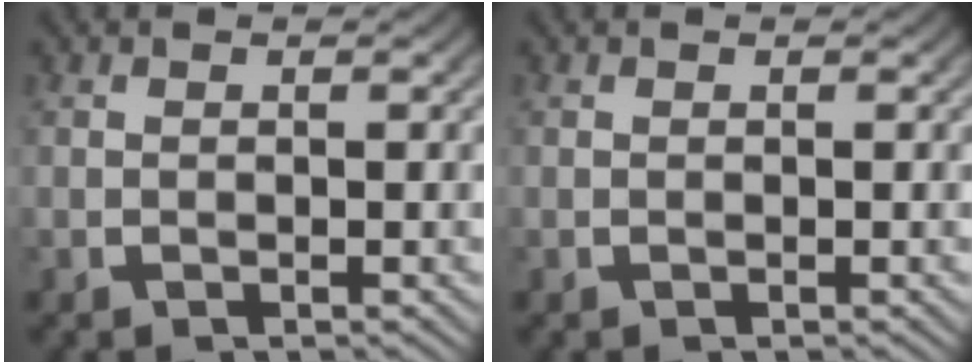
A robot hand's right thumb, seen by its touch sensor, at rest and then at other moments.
{"total": 0.0}